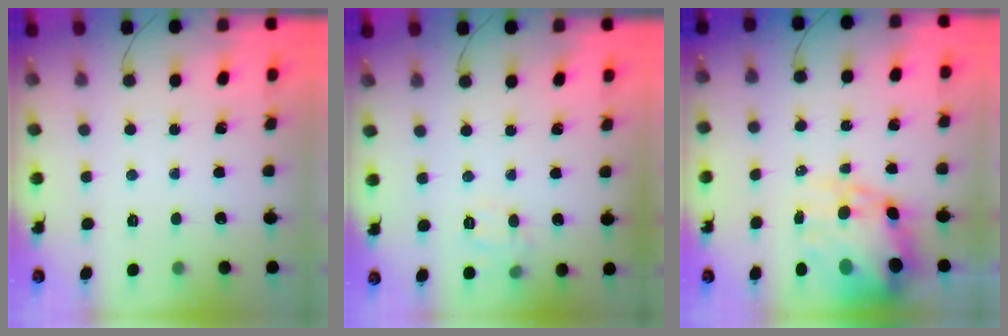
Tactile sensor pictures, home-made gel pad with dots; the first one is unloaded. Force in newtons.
{"total": 7.7, "press": 7.6, "slide": 1.1}
{"total": 15.0, "press": 14.5, "slide": 3.8}